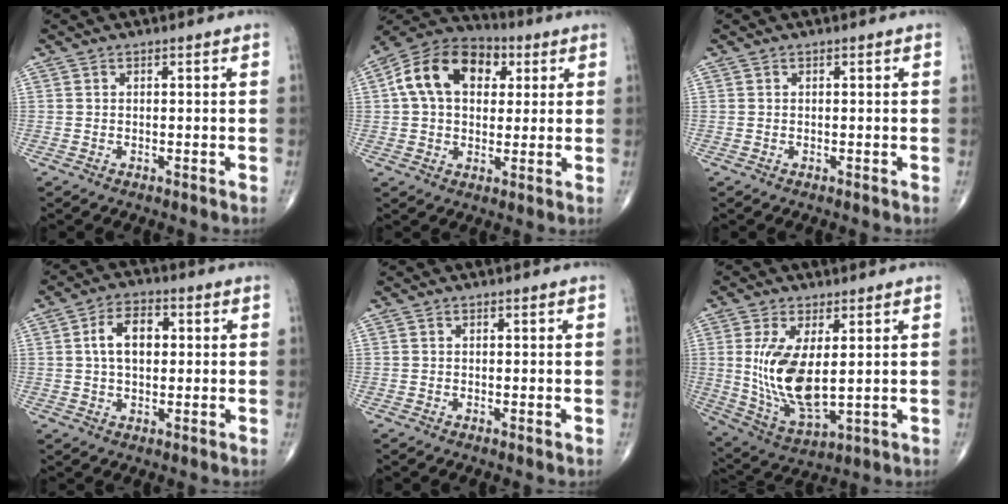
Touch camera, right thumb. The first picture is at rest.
{"total": 15.6, "force": [4.1, 10.8, 10.6], "torque": [-0.162, 0.017, 0.059]}
{"total": 0.0}
{"total": 7.8, "force": [1.2, 4.8, 6.0], "torque": [-0.091, 0.013, 0.015]}
{"total": 0.0}
{"total": 13.7, "force": [1.5, 6.1, 12.2], "torque": [-0.235, -0.023, 0.046]}